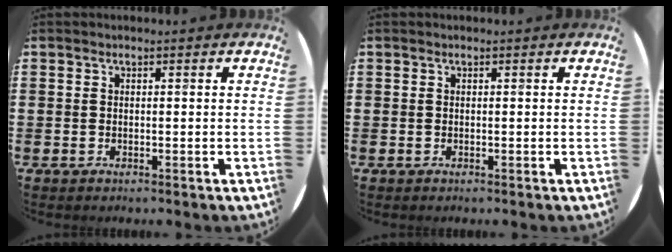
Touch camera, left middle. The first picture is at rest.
{"total": 0.0}